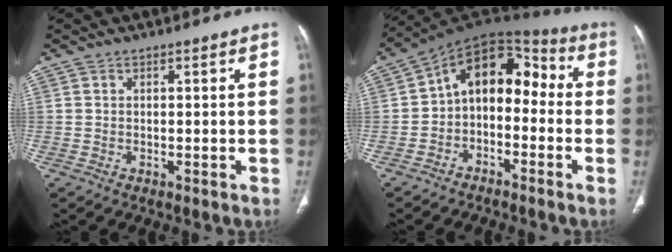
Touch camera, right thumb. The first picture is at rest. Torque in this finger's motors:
{"motor_torque": [0.03, 0.35, 1.06, -0.72, 0.08]}